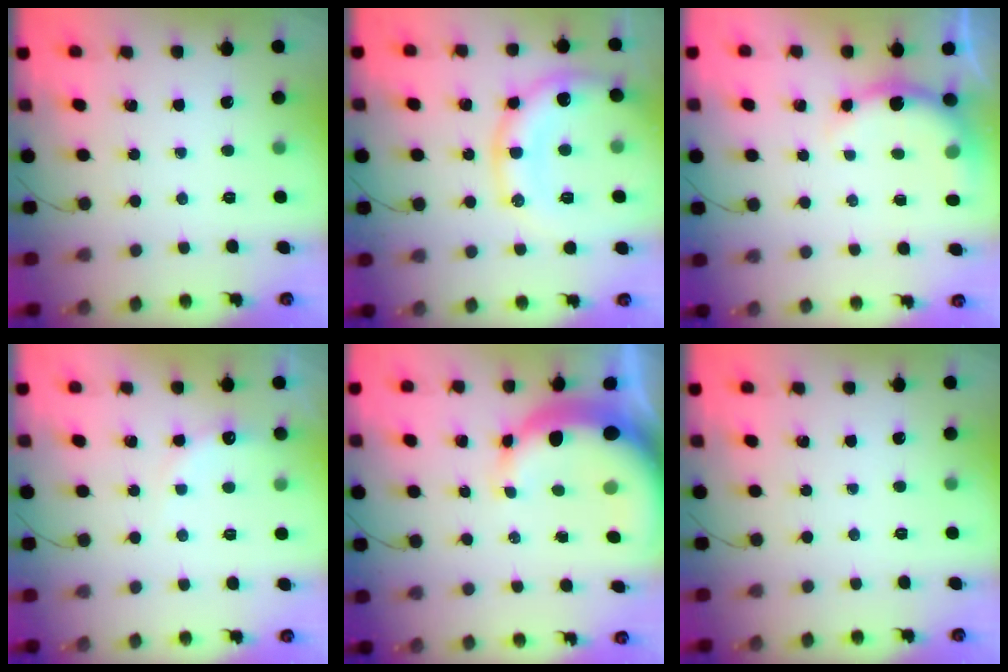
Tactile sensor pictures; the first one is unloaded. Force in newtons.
{"total": 16.8, "press": 16.8, "slide": 0.8}
{"total": 5.2, "press": 5.2, "slide": 0.5}
{"total": 6.6, "press": 6.5, "slide": 1.4}
{"total": 11.0, "press": 10.8, "slide": 2.1}
{"total": 0.0}